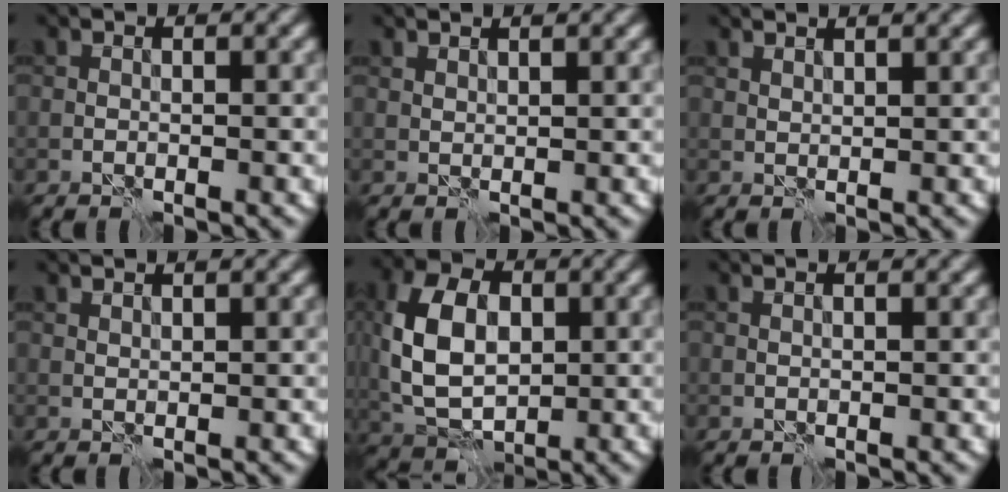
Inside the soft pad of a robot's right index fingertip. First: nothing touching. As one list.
[{"total": 1.3, "force": [1.2, 0.2, 0.5], "torque": [-0.010, -0.001, 0.018]}, {"total": 2.6, "force": [2.0, 0.8, 1.3], "torque": [-0.015, 0.011, 0.014]}, {"total": 1.2, "force": [1.1, 0.2, 0.5], "torque": [-0.008, 0.000, 0.015]}, {"total": 8.8, "force": [0.9, 5.8, 6.5], "torque": [-0.147, 0.008, 0.011]}, {"total": 1.7, "force": [1.2, 0.6, 1.2], "torque": [-0.007, -0.001, -0.002]}]